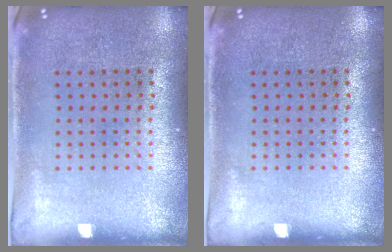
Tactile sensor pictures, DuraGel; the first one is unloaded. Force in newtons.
{"total": 0.0}